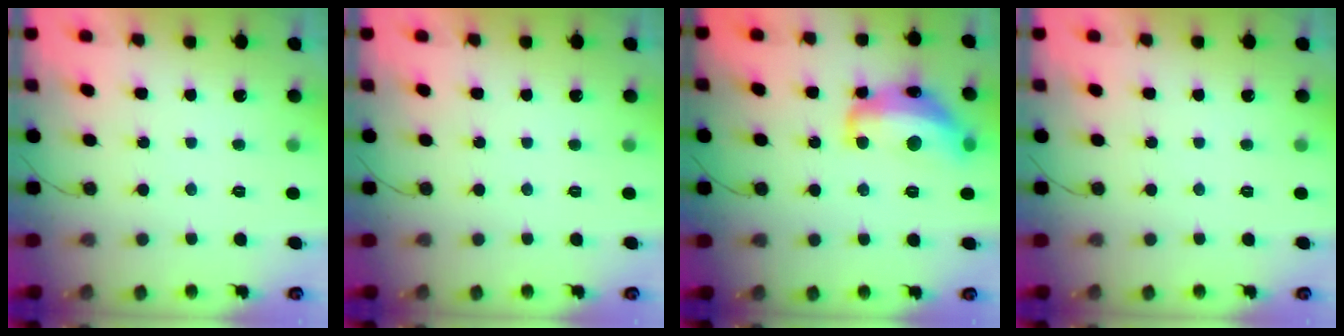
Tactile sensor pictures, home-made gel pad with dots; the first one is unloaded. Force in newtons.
{"total": 0.0}
{"total": 16.4, "press": 16.4, "slide": 0.9}
{"total": 0.0}